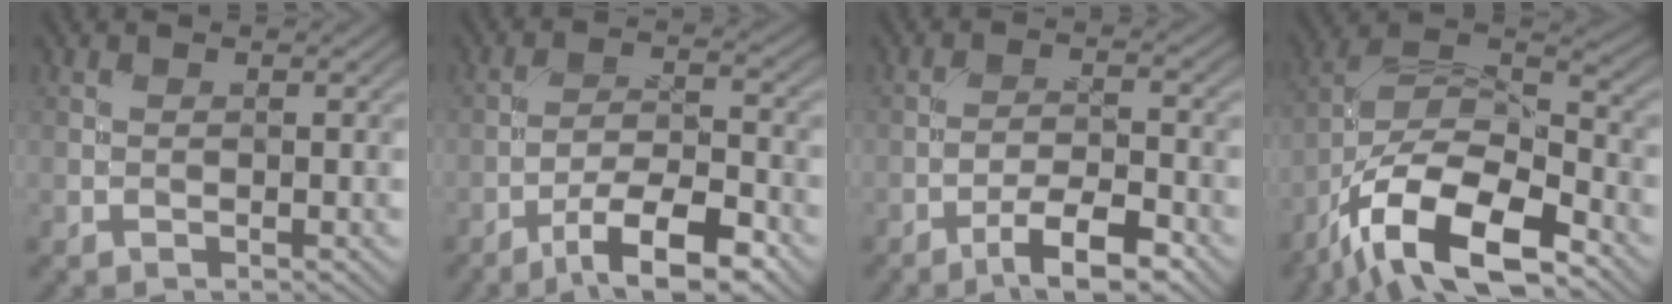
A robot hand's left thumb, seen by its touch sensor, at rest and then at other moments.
{"total": 9.8, "force": [-6.3, 2.8, 7.0], "torque": [-0.118, 0.005, -0.110]}
{"total": 6.9, "force": [-4.5, 1.7, 4.9], "torque": [-0.080, 0.007, -0.079]}
{"total": 16.0, "force": [-10.0, 6.5, 10.7], "torque": [-0.217, -0.019, -0.188]}